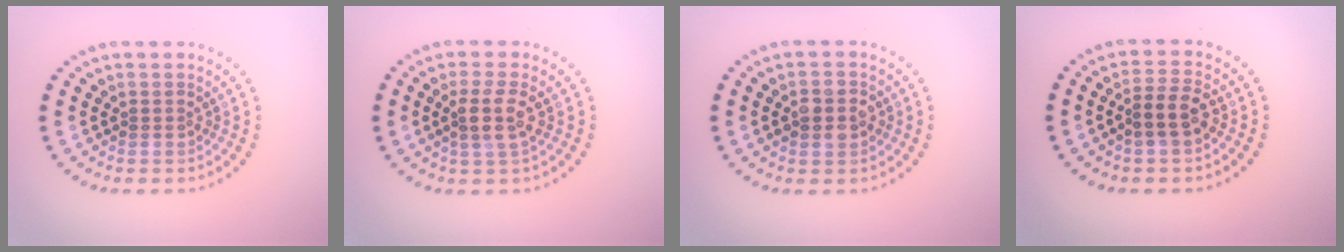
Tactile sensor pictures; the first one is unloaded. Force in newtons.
{"total": 2.5, "press": 2.0, "slide": 1.4}
{"total": 2.6, "press": 2.6, "slide": 0.2}
{"total": 2.7, "press": 2.5, "slide": 1.1}